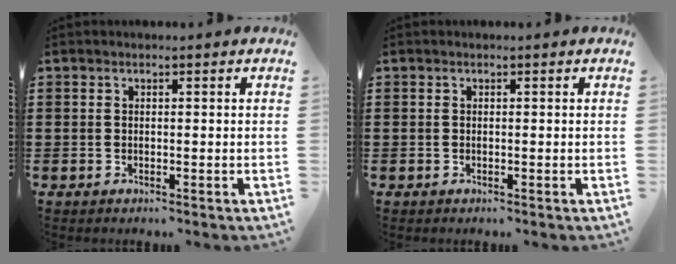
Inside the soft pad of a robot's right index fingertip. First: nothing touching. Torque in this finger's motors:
{"motor_torque": [0.11, 0.21, 0.00, 0.00]}